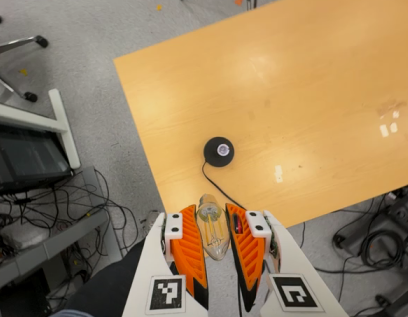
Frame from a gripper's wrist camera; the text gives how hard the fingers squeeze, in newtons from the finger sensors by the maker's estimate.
{"total": 21.9, "left": 24.3, "right": 19.5}